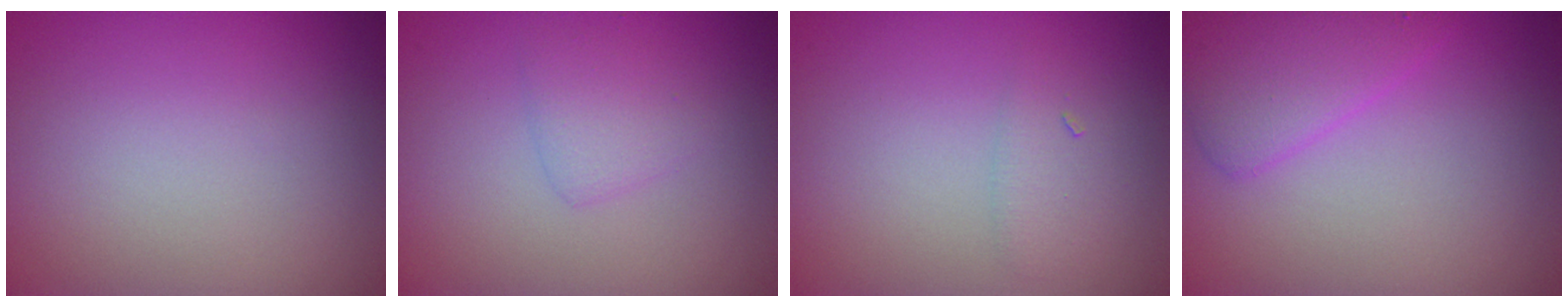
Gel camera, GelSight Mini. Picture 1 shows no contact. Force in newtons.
{"total": 1.6, "press": 1.6, "slide": 0.1}
{"total": 1.3, "press": 1.3, "slide": 0.1}
{"total": 3.4, "press": 3.4, "slide": 0.2}